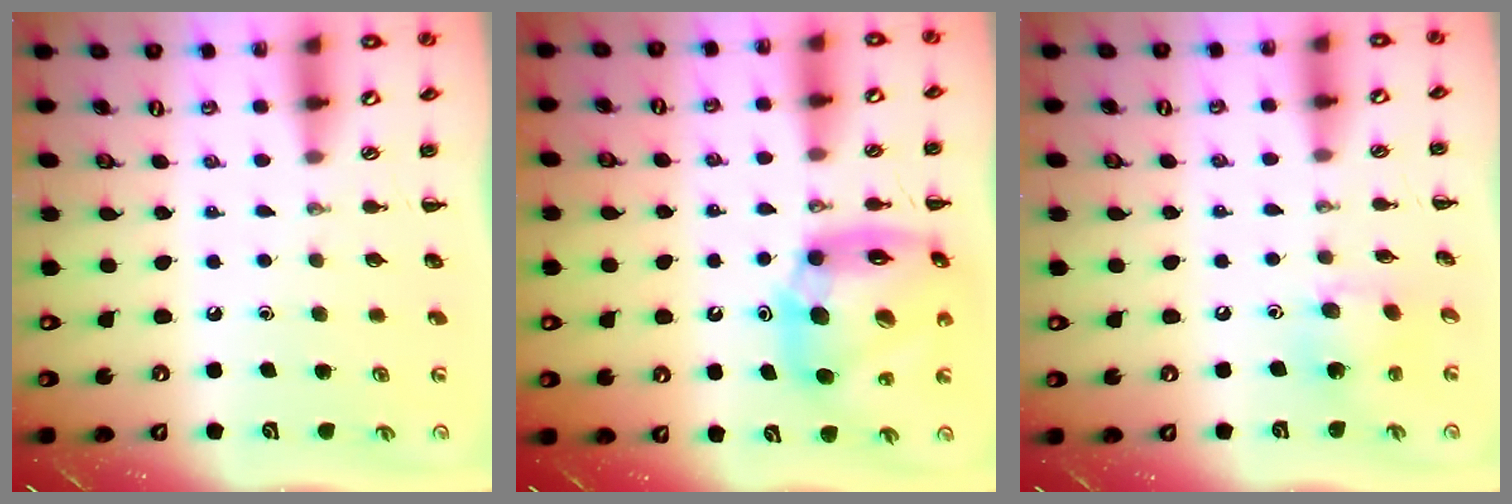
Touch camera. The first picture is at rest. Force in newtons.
{"total": 15.9, "press": 15.2, "slide": 4.5}
{"total": 6.1, "press": 6.0, "slide": 1.3}